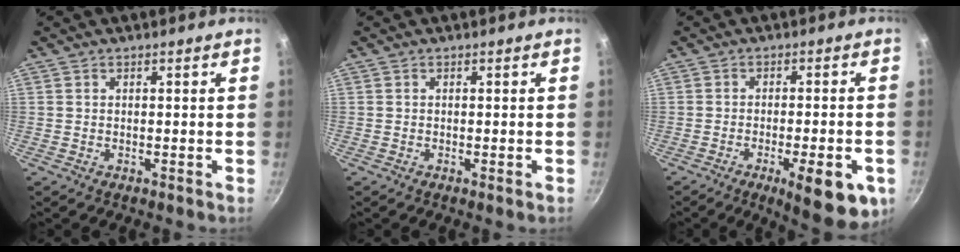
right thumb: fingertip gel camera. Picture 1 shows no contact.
{"total": 0.7, "force": [-0.3, -0.1, 0.7], "torque": [-0.010, -0.001, -0.004]}
{"total": 12.4, "force": [-5.4, 3.5, 10.6], "torque": [-0.127, 0.004, -0.069]}